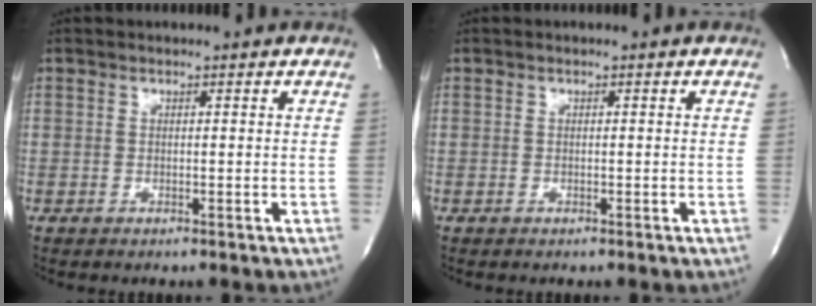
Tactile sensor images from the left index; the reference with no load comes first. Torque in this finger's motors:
{"motor_torque": [0.00, 0.00, 0.00, 0.00]}